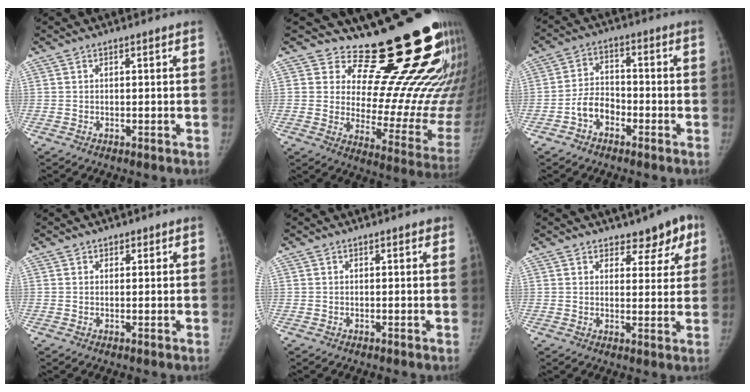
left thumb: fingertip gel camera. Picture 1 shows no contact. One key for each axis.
{"total": 22.1, "fx": 18.0, "fy": 6.0, "fz": 11.2, "tx": -0.102, "ty": -0.181, "tz": 0.236}
{"total": 6.2, "fx": -3.1, "fy": 4.3, "fz": 3.1, "tx": -0.041, "ty": 0.031, "tz": -0.062}
{"total": 1.1, "fx": 0.6, "fy": 0.9, "fz": 0.1, "tx": 0.015, "ty": -0.003, "tz": 0.005}
{"total": 0.6, "fx": 0.4, "fy": 0.3, "fz": 0.3, "tx": -0.002, "ty": -0.001, "tz": 0.001}
{"total": 6.5, "fx": 4.3, "fy": 3.7, "fz": 3.2, "tx": 0.005, "ty": -0.022, "tz": 0.055}